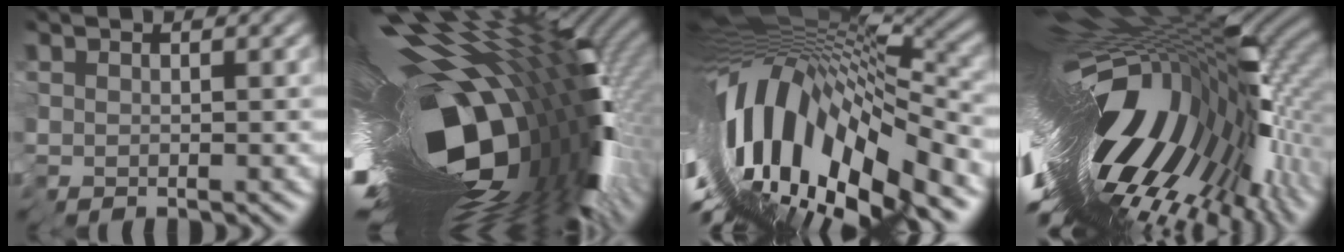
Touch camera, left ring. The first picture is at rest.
{"total": 18.2, "force": [-2.6, 6.0, 17.0], "torque": [-0.270, -0.032, -0.050]}
{"total": 14.9, "force": [-5.4, 4.0, 13.3], "torque": [-0.246, 0.021, -0.101]}
{"total": 18.2, "force": [-1.1, 5.2, 17.5], "torque": [-0.290, -0.032, -0.015]}